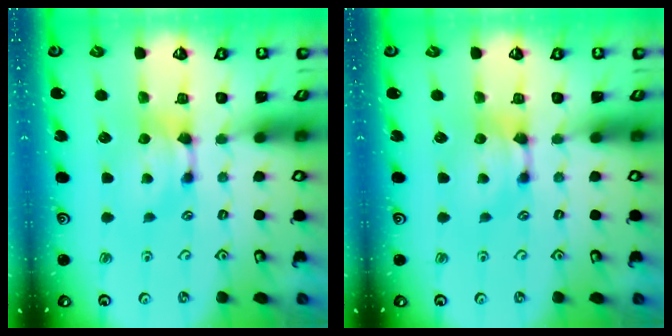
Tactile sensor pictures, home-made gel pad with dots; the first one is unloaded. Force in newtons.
{"total": 0.0}